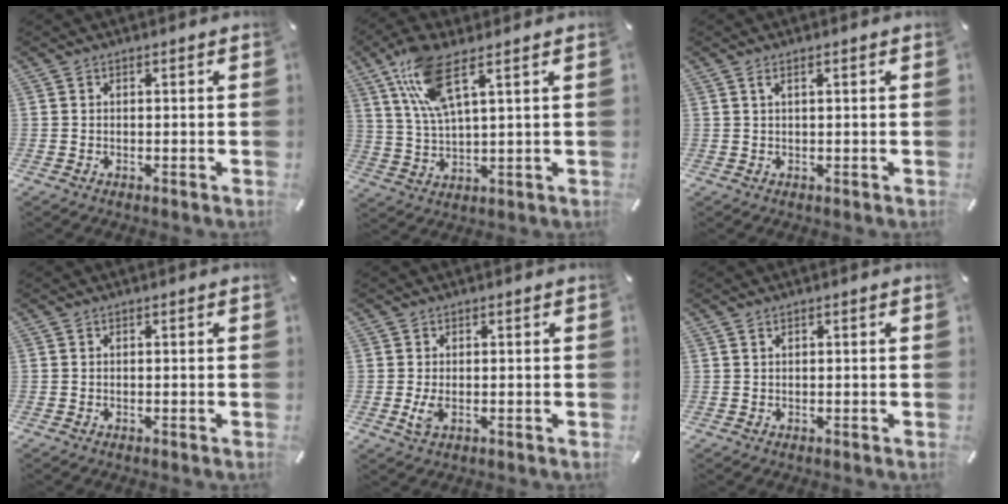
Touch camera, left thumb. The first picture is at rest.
{"total": 11.5, "force": [6.2, 3.6, 9.0], "torque": [-0.178, 0.000, 0.115]}
{"total": 1.3, "force": [0.6, 0.1, 1.2], "torque": [-0.025, 0.000, 0.010]}
{"total": 0.0}
{"total": 2.7, "force": [-0.1, 1.7, 2.1], "torque": [-0.044, -0.007, -0.006]}
{"total": 0.5, "force": [0.3, 0.2, 0.4], "torque": [-0.007, 0.000, 0.005]}